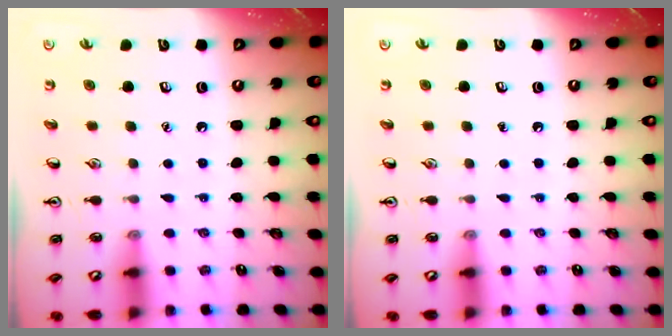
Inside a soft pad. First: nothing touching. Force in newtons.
{"total": 0.0}